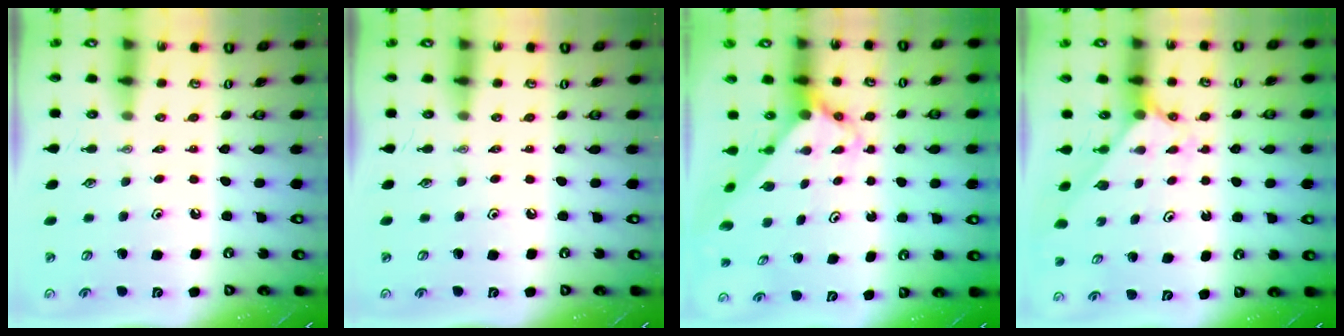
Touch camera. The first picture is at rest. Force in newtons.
{"total": 0.0}
{"total": 3.4, "press": 3.4, "slide": 0.2}
{"total": 1.9, "press": 1.9, "slide": 0.2}